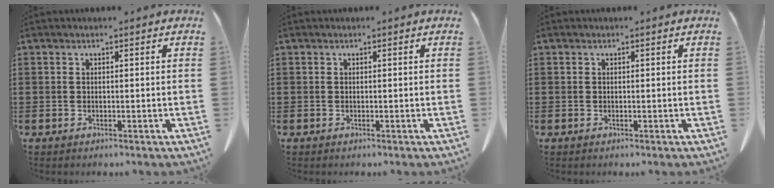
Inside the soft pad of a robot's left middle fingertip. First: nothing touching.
{"total": 0.0}
{"total": 0.0}